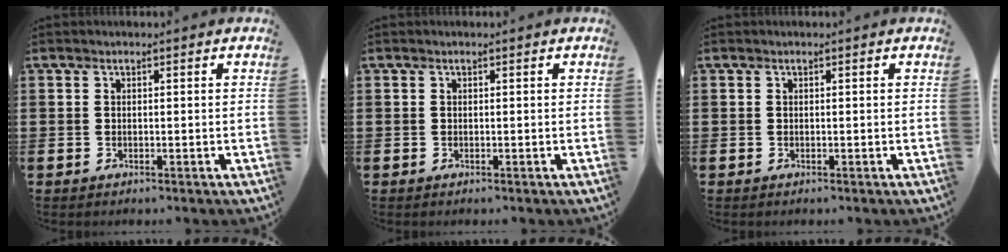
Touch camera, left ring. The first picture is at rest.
{"total": 0.0}
{"total": 0.0}